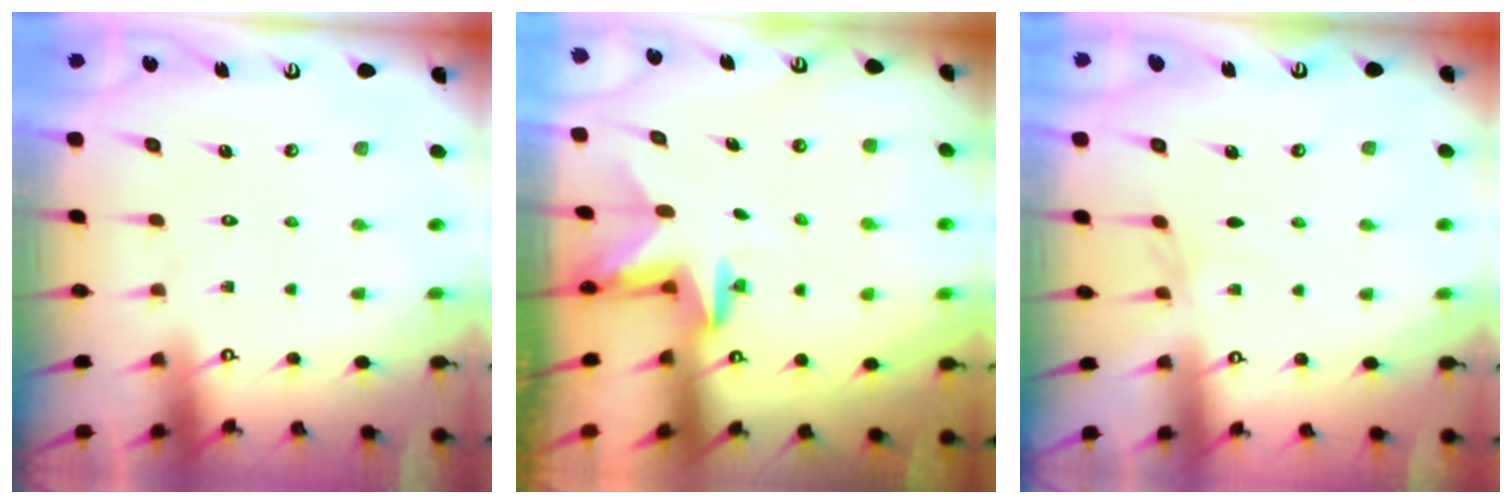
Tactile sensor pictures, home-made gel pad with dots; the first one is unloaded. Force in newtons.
{"total": 2.4, "press": 2.3, "slide": 0.4}
{"total": 0.9, "press": 0.8, "slide": 0.3}